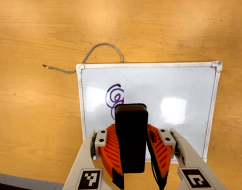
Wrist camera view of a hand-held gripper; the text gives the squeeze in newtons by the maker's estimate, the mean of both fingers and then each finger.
{"total": 7.1, "left": 6.3, "right": 7.9}